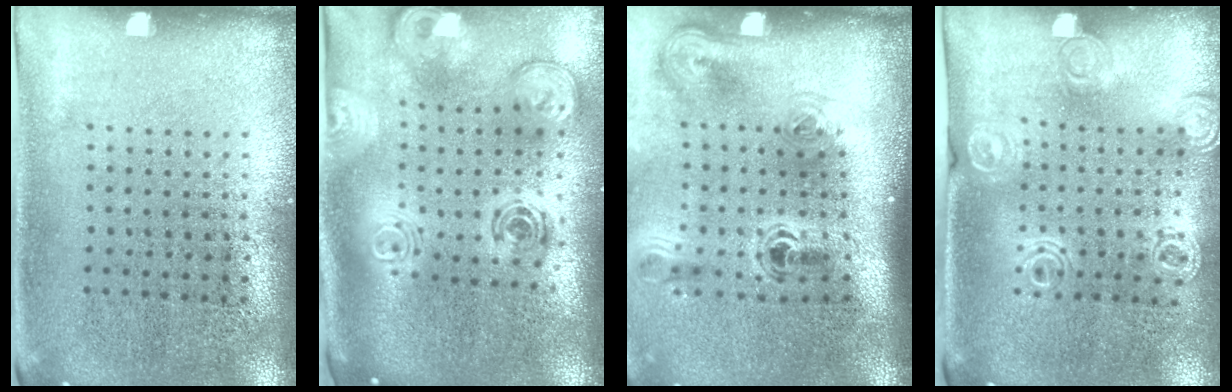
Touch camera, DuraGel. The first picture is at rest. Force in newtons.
{"total": 3.0, "press": 2.1, "slide": 2.2}
{"total": 2.3, "press": 1.5, "slide": 1.8}
{"total": 1.4, "press": 1.4, "slide": 0.1}